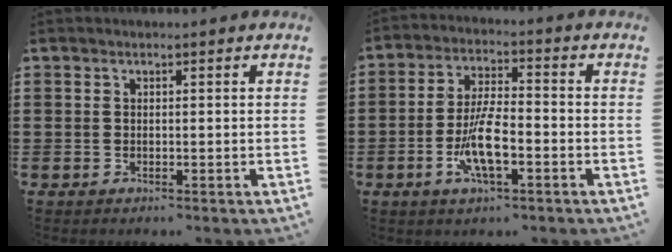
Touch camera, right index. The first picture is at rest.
{"total": 8.6, "force": [-2.9, 2.5, 7.7], "torque": [-0.159, -0.011, -0.054]}